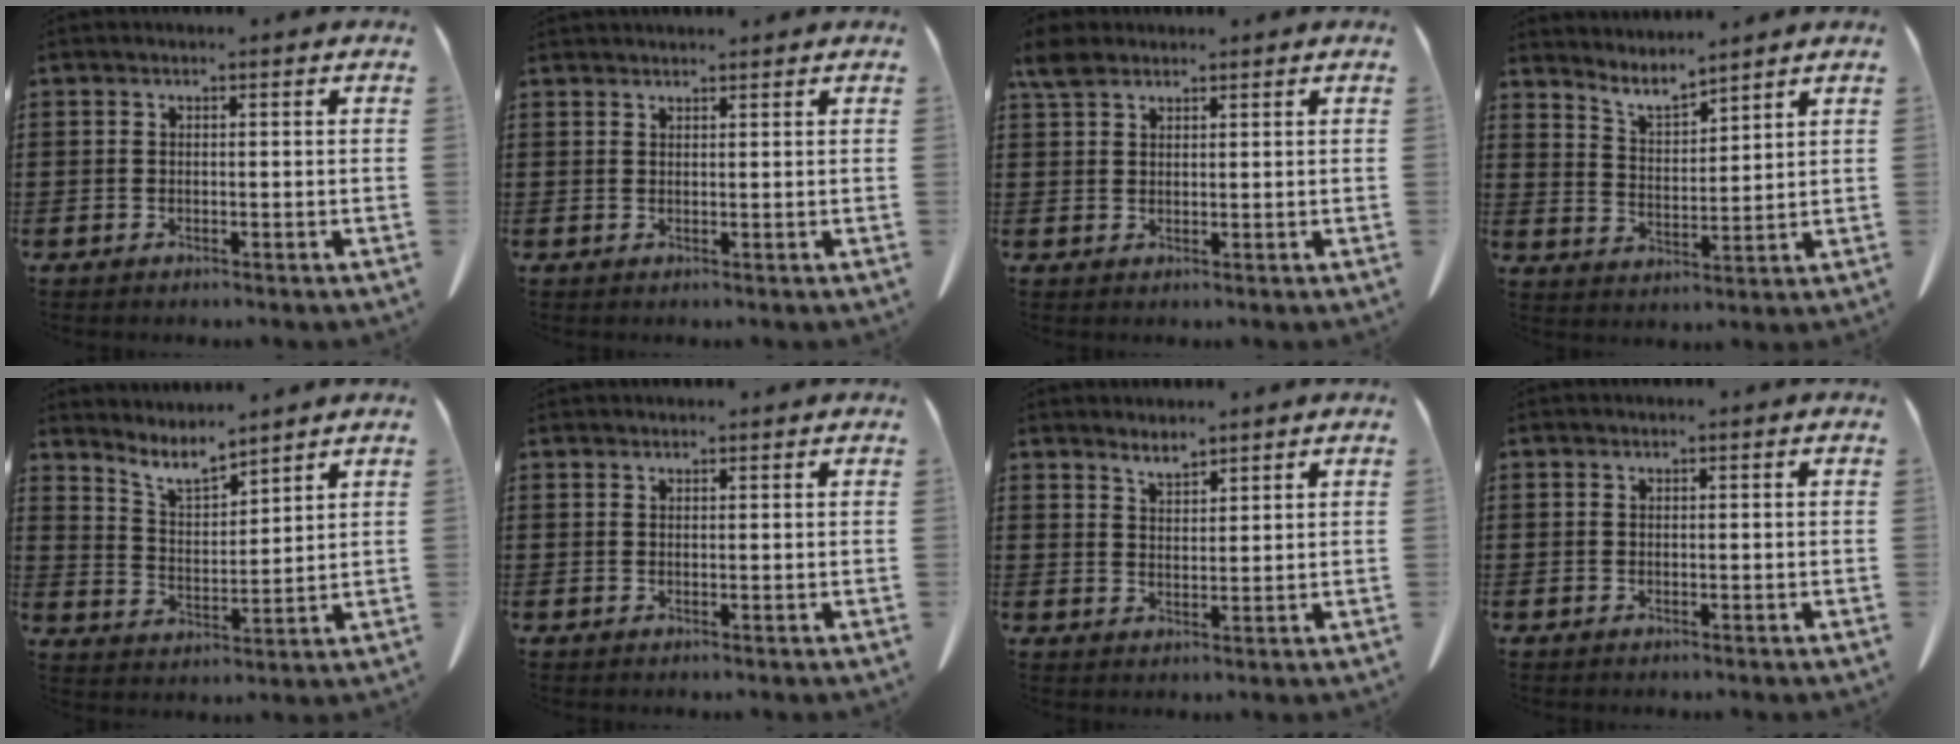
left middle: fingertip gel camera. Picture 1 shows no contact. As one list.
[{"total": 1.3, "force": [1.2, 0.1, 0.1], "torque": [-0.004, 0.000, 0.025]}, {"total": 3.9, "force": [3.0, 1.8, 1.8], "torque": [-0.046, 0.005, 0.057]}, {"total": 4.4, "force": [4.3, 0.1, 0.9], "torque": [-0.034, -0.025, 0.075]}, {"total": 6.2, "force": [5.6, 1.1, 2.4], "torque": [-0.065, -0.026, 0.101]}, {"total": 0.9, "force": [0.9, 0.0, 0.0], "torque": [-0.003, -0.001, 0.018]}, {"total": 2.7, "force": [2.7, 0.2, 0.2], "torque": [-0.010, -0.006, 0.051]}, {"total": 0.0}]